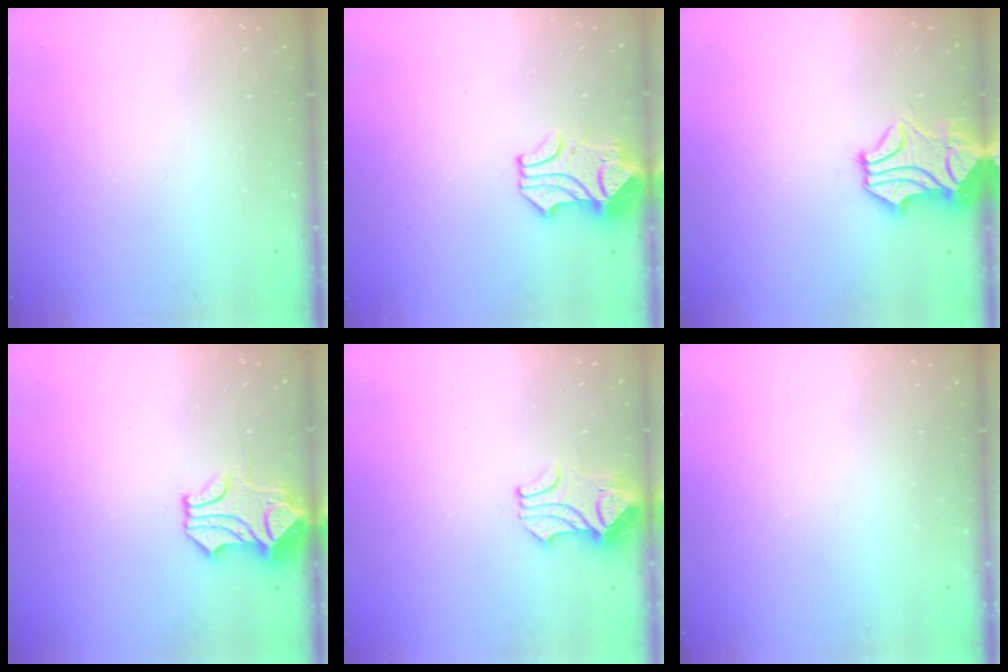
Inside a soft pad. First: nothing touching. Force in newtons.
{"total": 2.3, "press": 2.0, "slide": 1.0}
{"total": 2.0, "press": 1.3, "slide": 1.5}
{"total": 1.6, "press": 0.8, "slide": 1.3}
{"total": 2.1, "press": 2.0, "slide": 0.7}
{"total": 0.0}